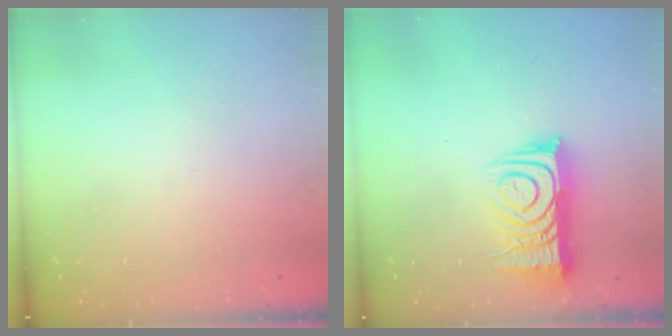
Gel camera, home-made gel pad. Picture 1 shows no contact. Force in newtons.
{"total": 12.8, "press": 12.7, "slide": 1.2}